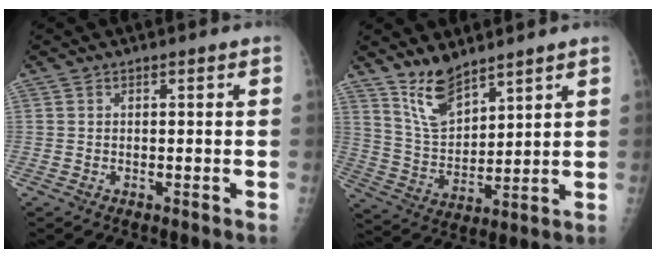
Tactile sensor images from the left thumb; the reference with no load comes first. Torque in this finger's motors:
{"motor_torque": [0.80, 0.65, 0.32, -0.29, 0.18]}